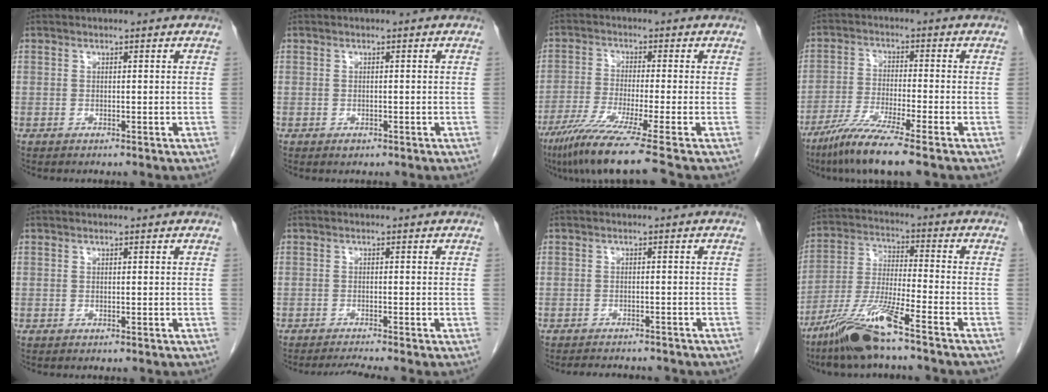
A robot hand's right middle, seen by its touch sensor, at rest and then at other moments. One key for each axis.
{"total": 0.7, "fx": -0.4, "fy": 0.4, "fz": 0.4, "tx": -0.007, "ty": 0.000, "tz": -0.004}
{"total": 10.7, "fx": -7.7, "fy": -2.1, "fz": 7.1, "tx": -0.118, "ty": -0.040, "tz": -0.130}
{"total": 9.0, "fx": -6.5, "fy": -0.6, "fz": 6.2, "tx": -0.119, "ty": -0.031, "tz": -0.119}
{"total": 0.0}
{"total": 2.9, "fx": -2.5, "fy": -1.3, "fz": 0.8, "tx": -0.021, "ty": -0.016, "tz": -0.045}
{"total": 8.2, "fx": -7.3, "fy": 2.1, "fz": 3.0, "tx": -0.042, "ty": 0.000, "tz": -0.085}
{"total": 12.8, "fx": -9.1, "fy": -0.1, "fz": 8.9, "tx": -0.183, "ty": -0.028, "tz": -0.171}